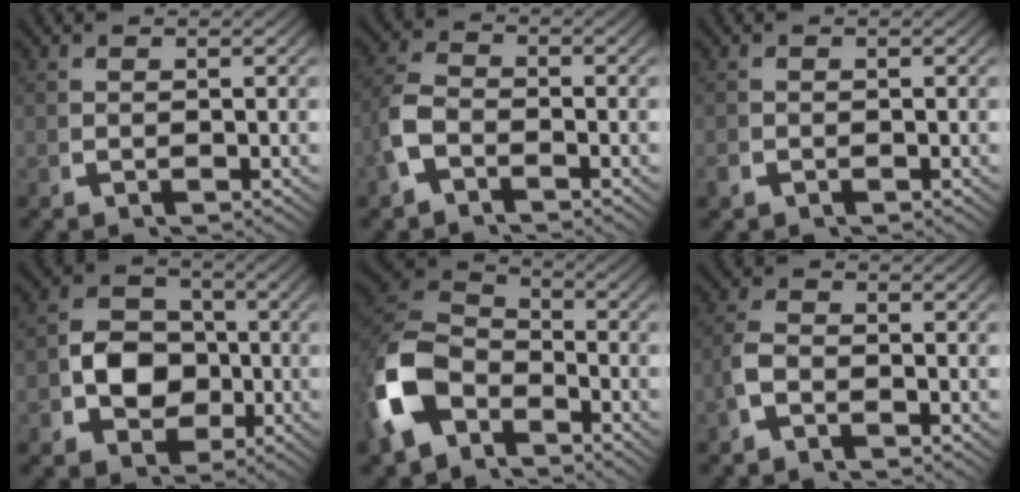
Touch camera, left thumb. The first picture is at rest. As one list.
[{"total": 3.6, "force": [-1.4, 2.4, 2.2], "torque": [-0.059, -0.008, -0.027]}, {"total": 0.9, "force": [-0.6, 0.6, 0.3], "torque": [-0.010, -0.005, -0.012]}, {"total": 7.8, "force": [-1.5, 6.4, 4.2], "torque": [-0.083, -0.027, -0.018]}, {"total": 9.5, "force": [-1.9, 6.9, 6.2], "torque": [-0.154, -0.018, -0.029]}, {"total": 2.2, "force": [-1.3, 1.3, 1.3], "torque": [-0.034, -0.003, -0.026]}]